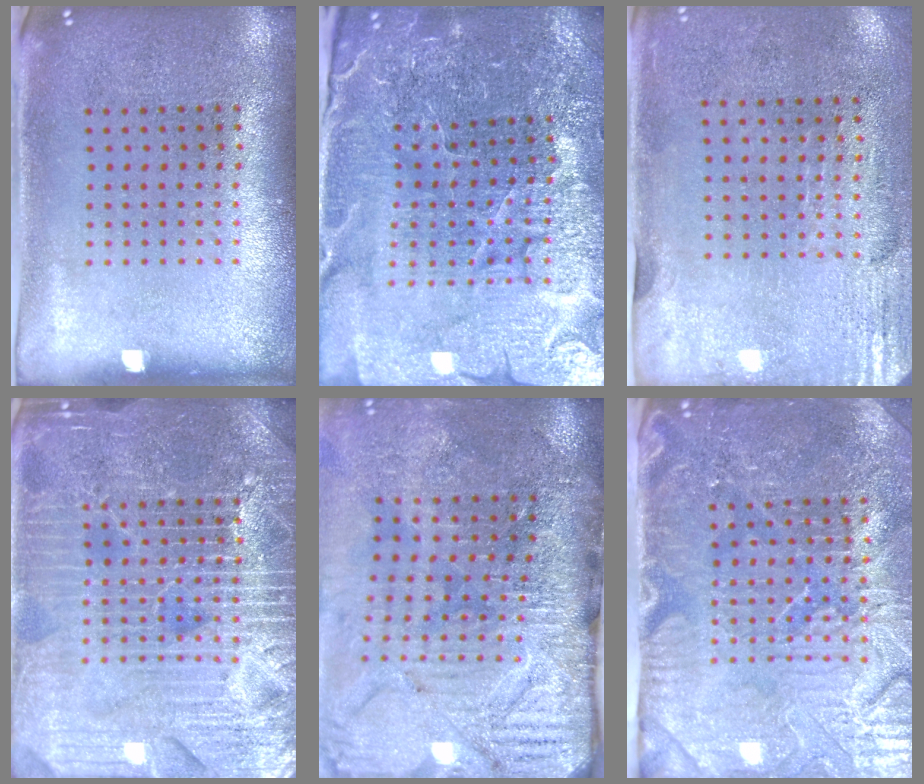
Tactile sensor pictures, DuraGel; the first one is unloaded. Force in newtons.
{"total": 4.9, "press": 4.7, "slide": 1.4}
{"total": 2.9, "press": 2.5, "slide": 1.5}
{"total": 7.2, "press": 7.2, "slide": 0.9}
{"total": 4.4, "press": 3.8, "slide": 2.2}
{"total": 5.0, "press": 4.5, "slide": 2.2}